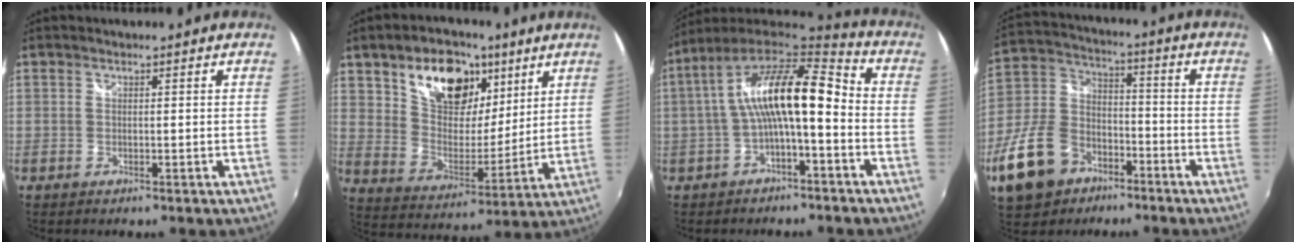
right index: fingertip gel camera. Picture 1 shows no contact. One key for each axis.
{"total": 18.8, "fx": 10.1, "fy": 11.2, "fz": 11.3, "tx": -0.199, "ty": 0.023, "tz": 0.179}
{"total": 15.4, "fx": -1.2, "fy": 4.7, "fz": 14.6, "tx": -0.271, "ty": 0.023, "tz": -0.028}
{"total": 17.8, "fx": -10.0, "fy": 11.7, "fz": 8.9, "tx": -0.224, "ty": 0.017, "tz": -0.167}